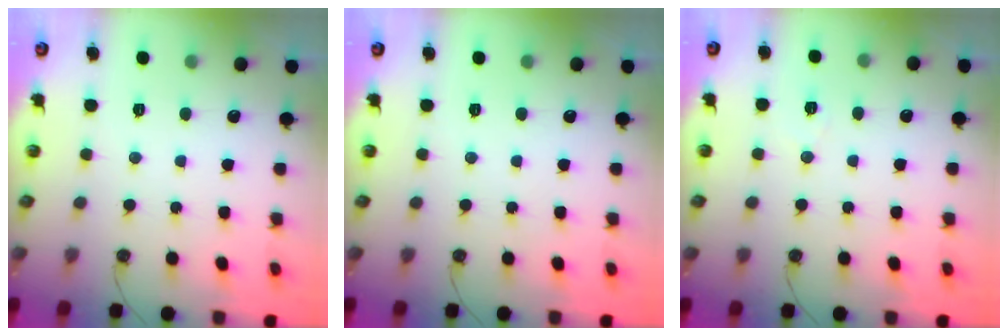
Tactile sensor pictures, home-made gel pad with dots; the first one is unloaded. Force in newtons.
{"total": 0.0}
{"total": 7.0, "press": 5.5, "slide": 4.4}